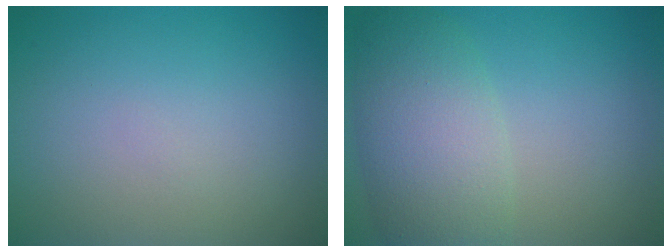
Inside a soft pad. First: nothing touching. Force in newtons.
{"total": 6.4, "press": 6.4, "slide": 0.3}